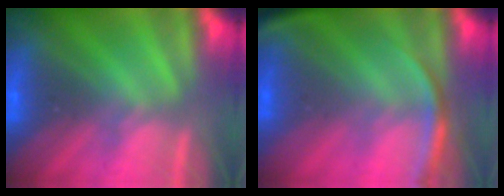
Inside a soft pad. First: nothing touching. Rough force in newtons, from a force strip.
{"total": 2.8}